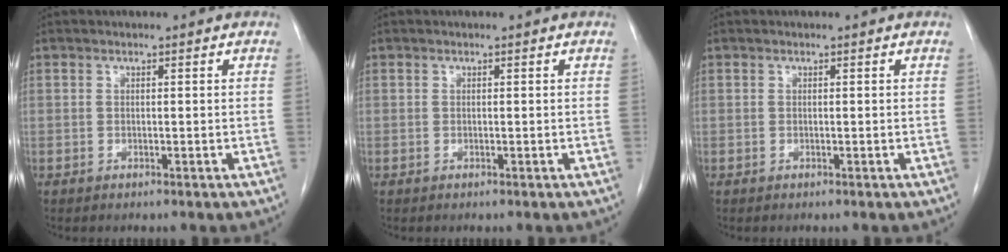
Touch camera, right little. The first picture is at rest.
{"total": 0.0}
{"total": 0.0}